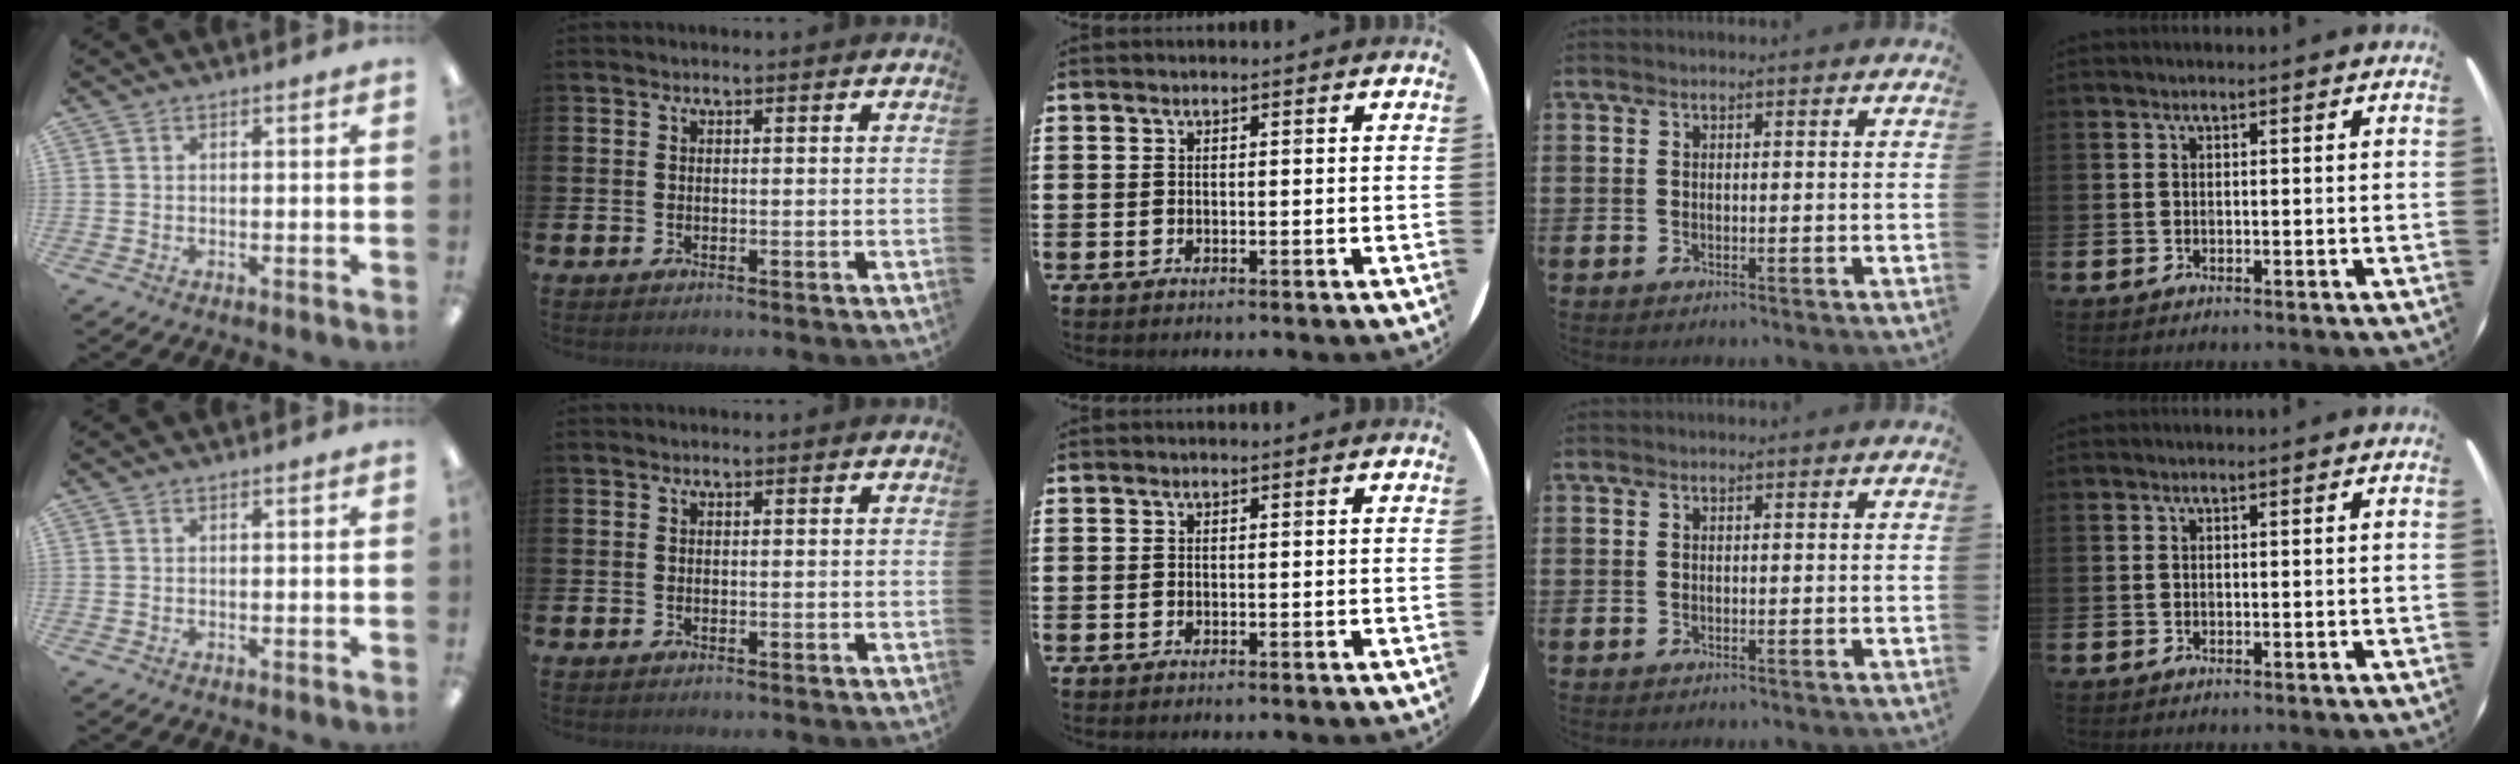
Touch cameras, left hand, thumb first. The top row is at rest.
{}